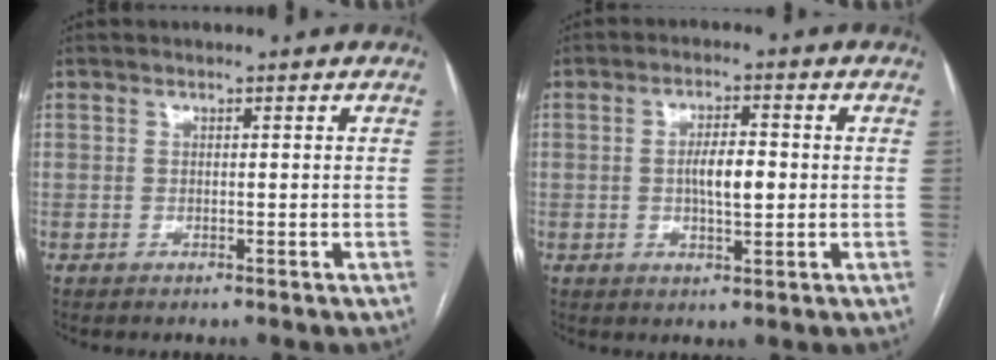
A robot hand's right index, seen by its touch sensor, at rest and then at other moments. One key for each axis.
{"total": 5.0, "fx": -0.1, "fy": 1.4, "fz": 4.8, "tx": -0.088, "ty": 0.004, "tz": 0.000}